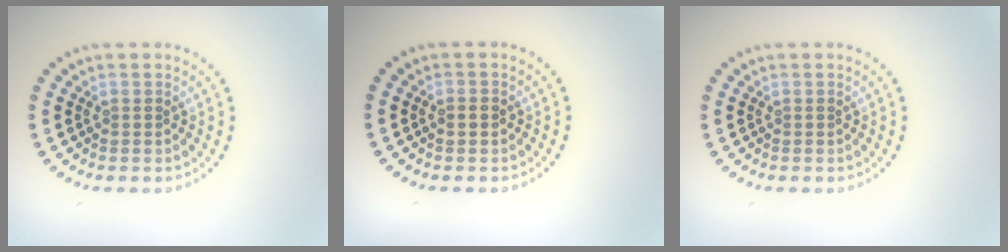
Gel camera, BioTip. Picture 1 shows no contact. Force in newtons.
{"total": 1.2, "press": 1.2, "slide": 0.2}
{"total": 0.0}